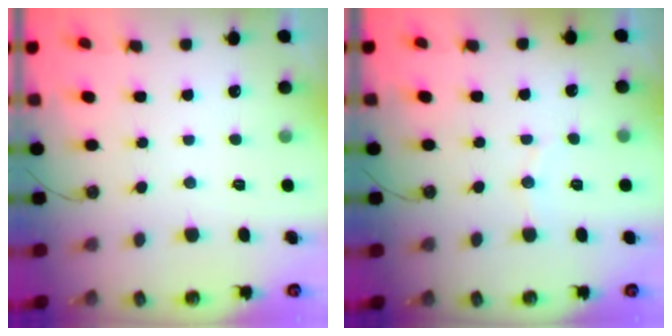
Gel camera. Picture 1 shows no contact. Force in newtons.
{"total": 4.0, "press": 3.6, "slide": 1.7}